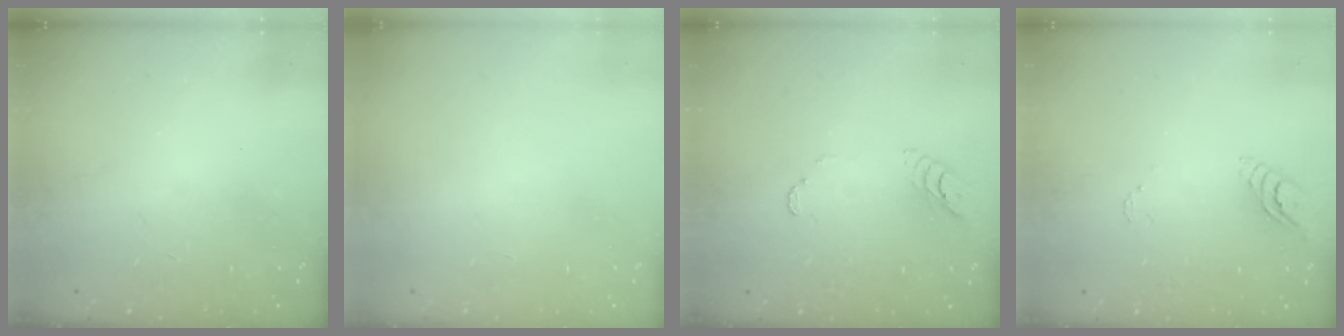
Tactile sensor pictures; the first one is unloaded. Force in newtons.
{"total": 0.0}
{"total": 4.0, "press": 3.9, "slide": 0.3}
{"total": 4.8, "press": 4.8, "slide": 0.4}